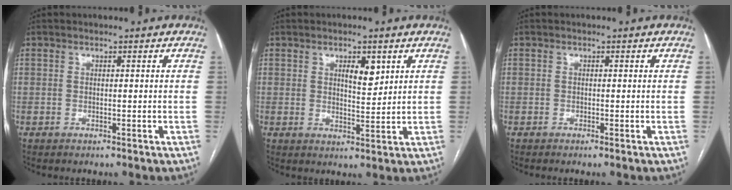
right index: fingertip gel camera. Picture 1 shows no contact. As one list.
[{"total": 3.9, "force": [1.9, 1.4, 3.1], "torque": [-0.049, -0.002, 0.033]}, {"total": 0.0}]